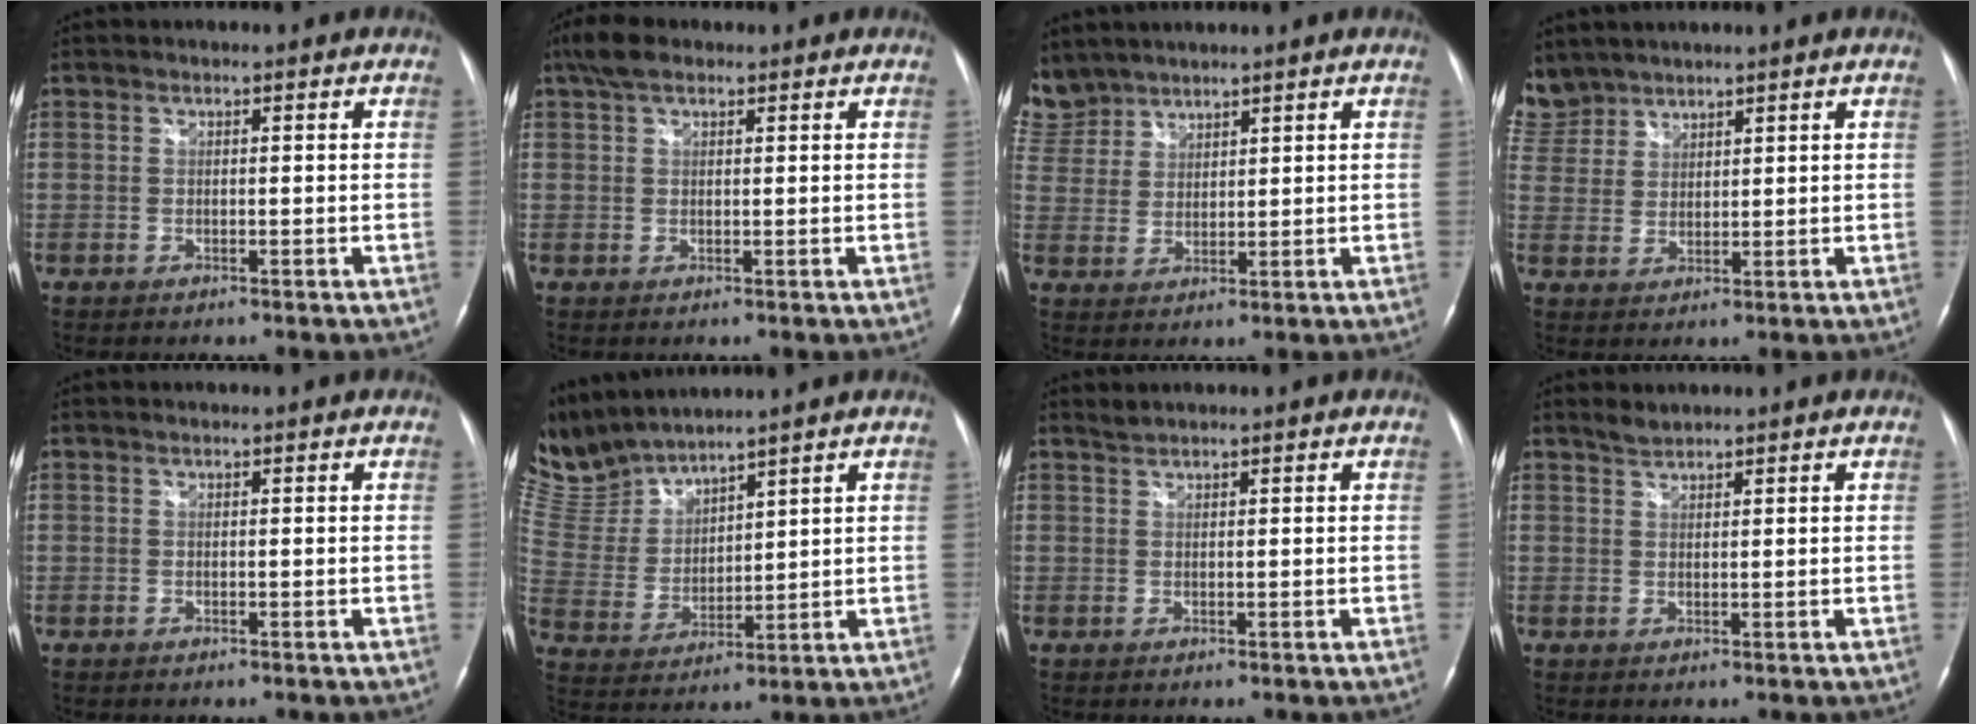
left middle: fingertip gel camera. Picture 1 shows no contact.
{"total": 4.0, "force": [2.8, 1.8, 2.3], "torque": [-0.054, 0.024, 0.054]}
{"total": 8.3, "force": [7.3, 4.0, 0.6], "torque": [-0.032, 0.012, 0.161]}
{"total": 7.6, "force": [6.6, 3.8, 0.4], "torque": [-0.023, 0.012, 0.144]}
{"total": 0.0}
{"total": 11.4, "force": [11.1, 1.2, 2.3], "torque": [-0.078, 0.011, 0.246]}
{"total": 0.9, "force": [0.9, -0.1, 0.0], "torque": [-0.002, 0.005, 0.021]}
{"total": 1.5, "force": [1.5, 0.2, 0.1], "torque": [-0.004, 0.004, 0.032]}